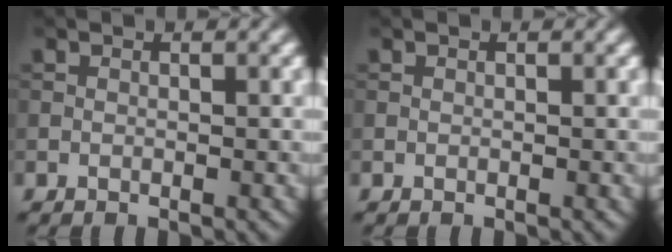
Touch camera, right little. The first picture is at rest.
{"total": 0.0}